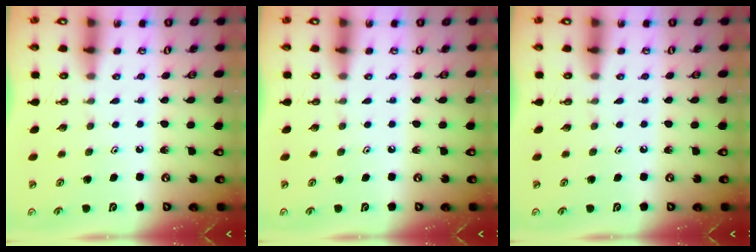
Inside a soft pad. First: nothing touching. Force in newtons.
{"total": 0.0}
{"total": 0.0}